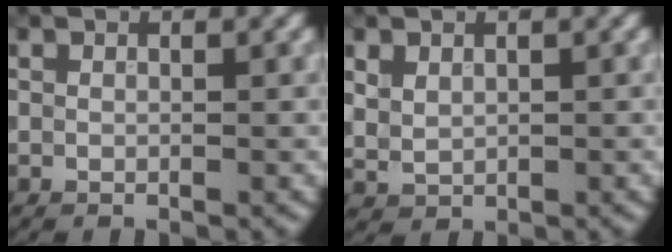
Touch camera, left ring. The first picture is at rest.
{"total": 1.7, "force": [0.8, 1.2, 0.9], "torque": [-0.023, -0.003, 0.019]}